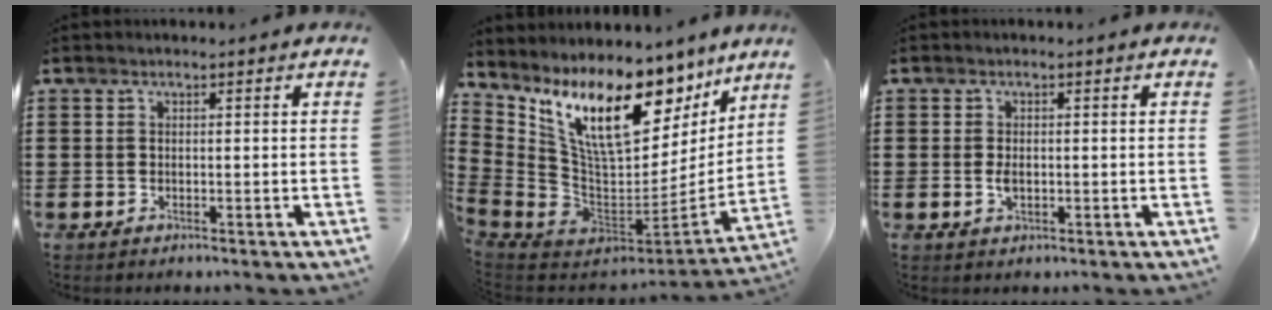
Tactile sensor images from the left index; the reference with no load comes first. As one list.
[{"total": 15.1, "force": [9.6, 6.1, 10.0], "torque": [-0.207, -0.065, 0.170]}, {"total": 2.0, "force": [-0.1, 1.0, 1.7], "torque": [-0.041, -0.002, -0.005]}]